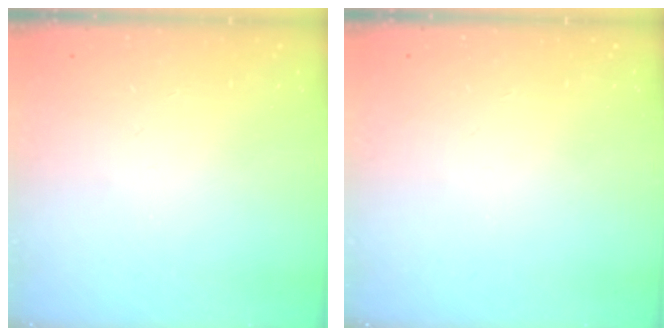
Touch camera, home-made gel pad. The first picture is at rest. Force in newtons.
{"total": 0.0}